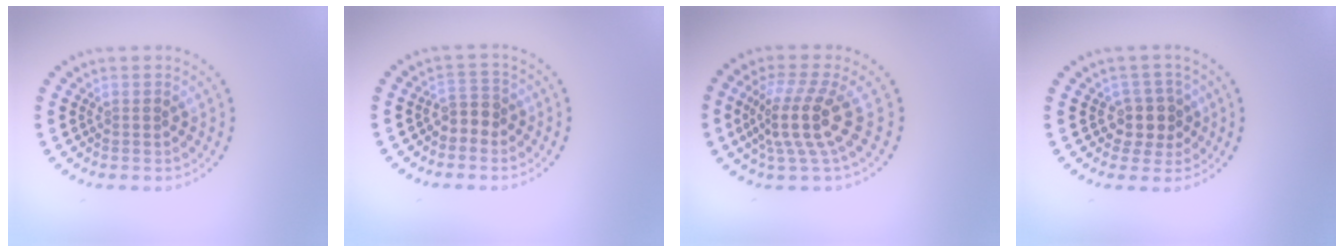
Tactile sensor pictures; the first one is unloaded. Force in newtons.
{"total": 1.8, "press": 1.6, "slide": 0.9}
{"total": 4.6, "press": 3.4, "slide": 3.0}
{"total": 2.6, "press": 2.2, "slide": 1.4}